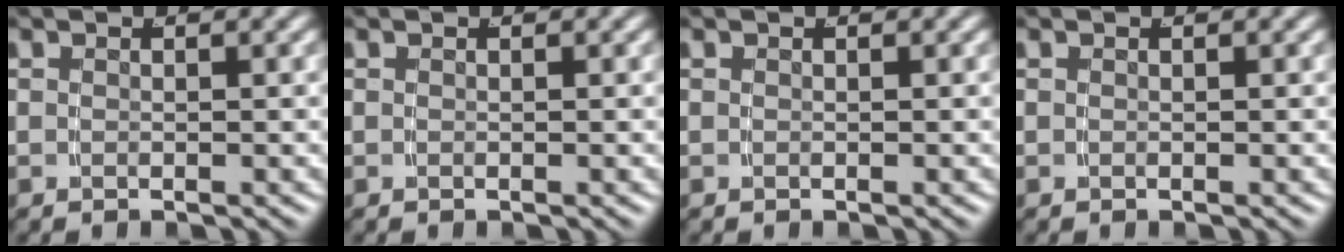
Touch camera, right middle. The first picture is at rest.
{"total": 0.0}
{"total": 0.0}
{"total": 0.0}